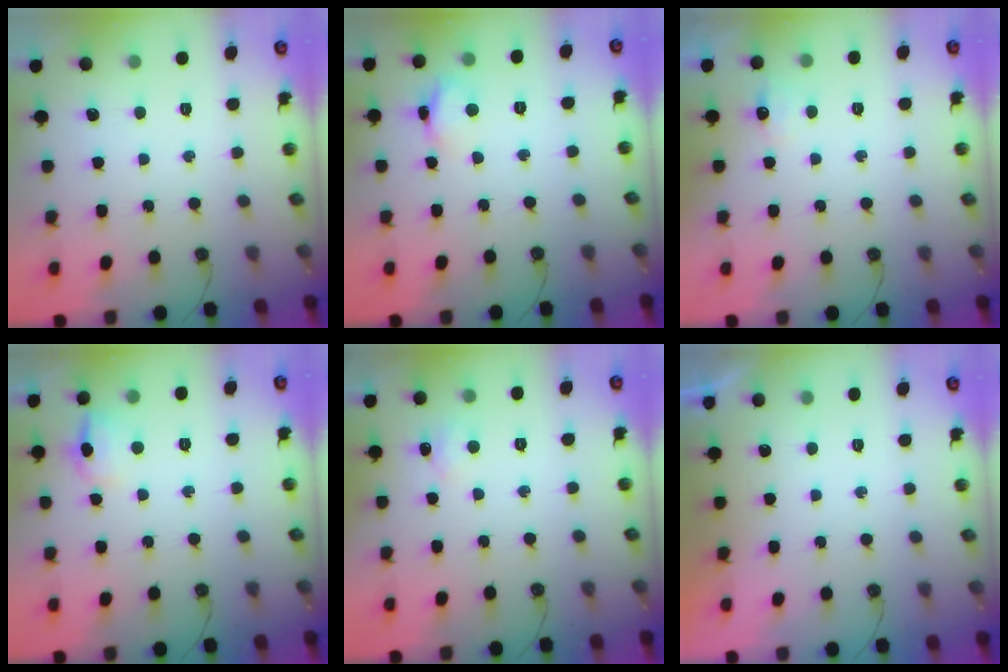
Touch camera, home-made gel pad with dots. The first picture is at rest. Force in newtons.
{"total": 5.6, "press": 5.6, "slide": 0.5}
{"total": 5.0, "press": 4.9, "slide": 0.8}
{"total": 8.4, "press": 8.2, "slide": 1.4}
{"total": 6.2, "press": 6.1, "slide": 1.0}
{"total": 0.0}